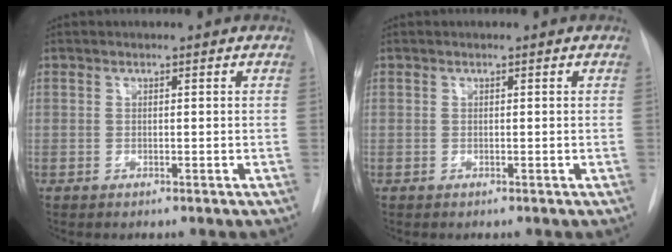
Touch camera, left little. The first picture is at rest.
{"total": 0.0}